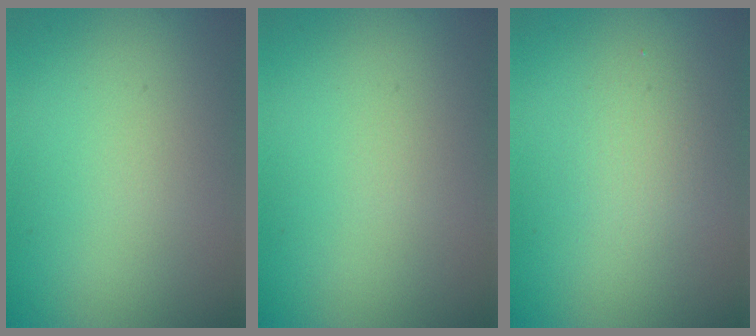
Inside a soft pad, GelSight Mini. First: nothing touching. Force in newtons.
{"total": 0.0}
{"total": 1.7, "press": 1.6, "slide": 0.1}